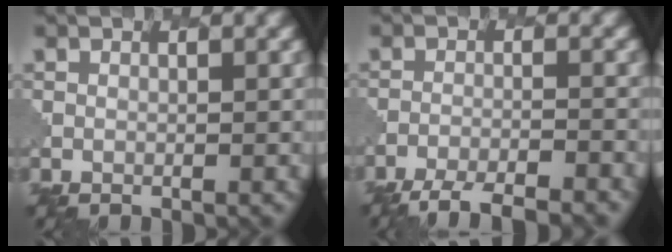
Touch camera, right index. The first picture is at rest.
{"total": 5.6, "force": [-4.9, 1.0, 2.6], "torque": [-0.042, -0.014, -0.078]}